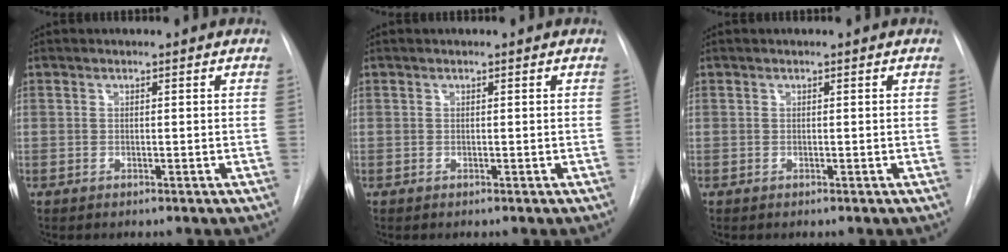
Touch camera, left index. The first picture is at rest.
{"total": 0.0}
{"total": 0.0}